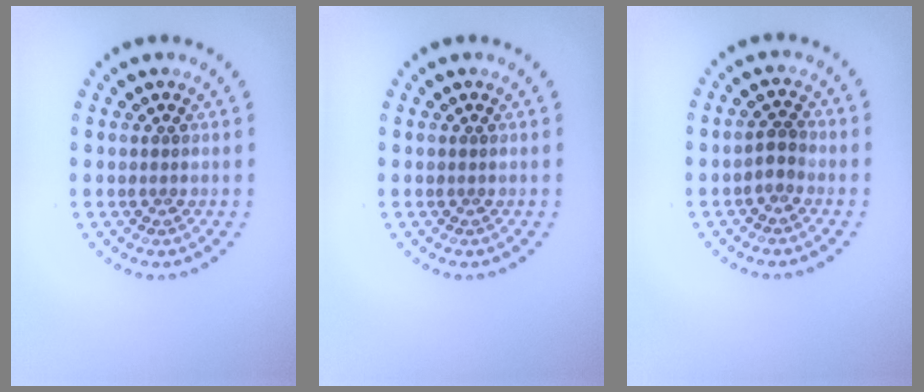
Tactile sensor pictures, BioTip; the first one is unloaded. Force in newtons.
{"total": 0.0}
{"total": 1.3, "press": 1.1, "slide": 0.6}